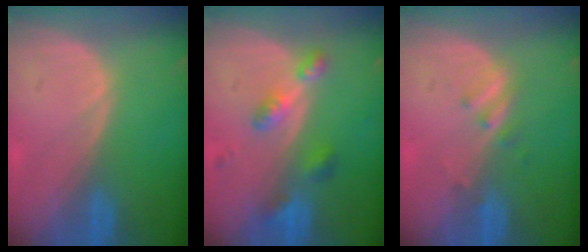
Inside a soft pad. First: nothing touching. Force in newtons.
{"total": 5.5, "press": 4.8, "slide": 2.6}
{"total": 2.5, "press": 2.2, "slide": 1.2}